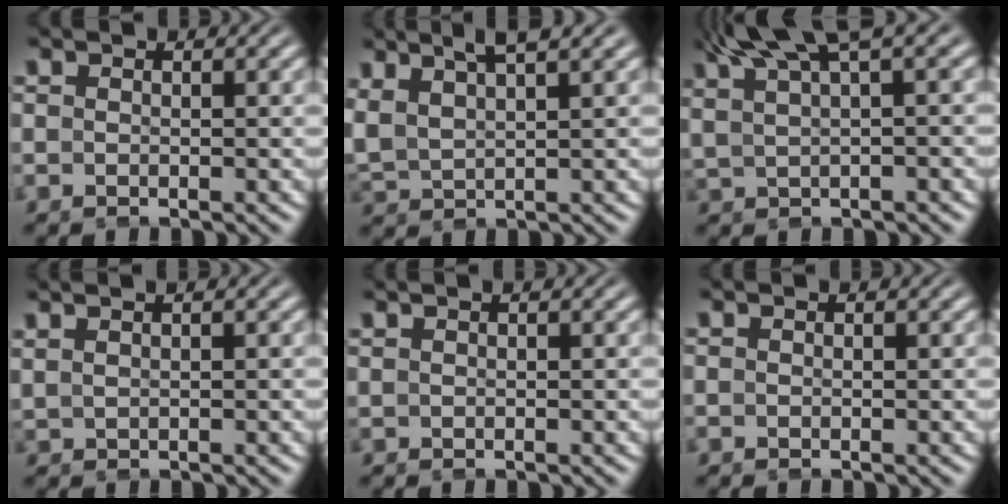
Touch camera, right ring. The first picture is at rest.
{"total": 5.6, "force": [3.3, 3.1, 3.2], "torque": [-0.075, 0.018, 0.054]}
{"total": 5.7, "force": [3.9, 1.1, 4.0], "torque": [-0.049, 0.028, 0.059]}
{"total": 1.4, "force": [1.2, -0.5, 0.5], "torque": [-0.003, 0.014, 0.023]}
{"total": 1.0, "force": [0.6, -0.9, 0.1], "torque": [0.008, 0.009, 0.010]}
{"total": 0.0}